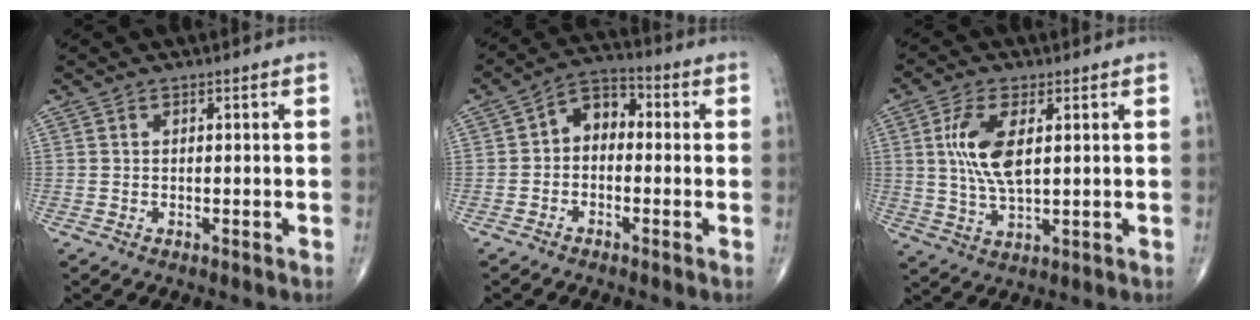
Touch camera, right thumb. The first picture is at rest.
{"total": 6.3, "force": [-0.4, 4.5, 4.4], "torque": [-0.044, 0.029, -0.027]}
{"total": 9.5, "force": [2.0, 4.1, 8.3], "torque": [-0.176, -0.009, 0.043]}